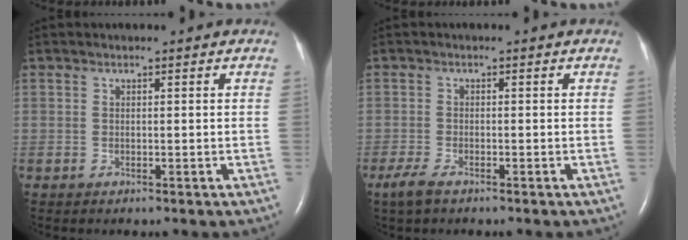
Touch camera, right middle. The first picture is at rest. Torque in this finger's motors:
{"motor_torque": [0.28, -0.26, 0.01, 0.02]}